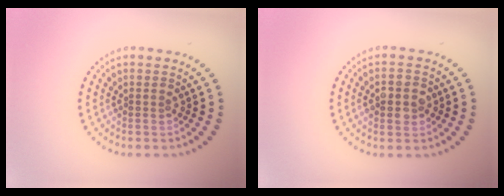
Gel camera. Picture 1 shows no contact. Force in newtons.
{"total": 2.8, "press": 2.8, "slide": 0.1}